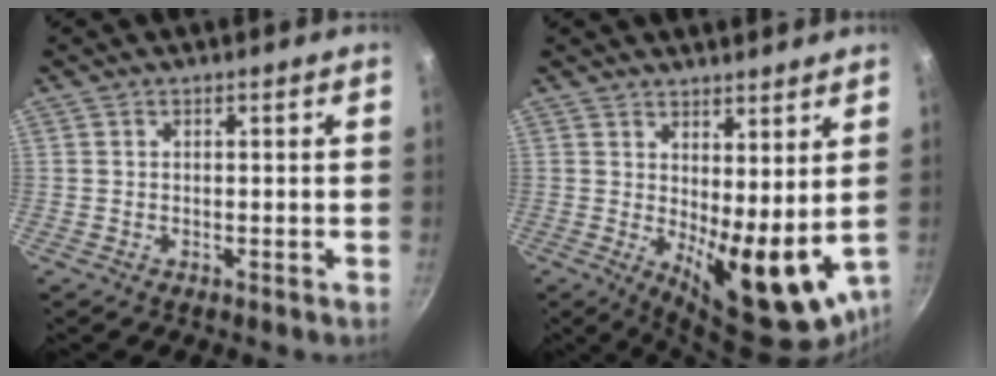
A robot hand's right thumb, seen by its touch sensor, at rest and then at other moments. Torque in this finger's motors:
{"motor_torque": [2.07, 1.89, 1.46, -0.42, 0.35]}